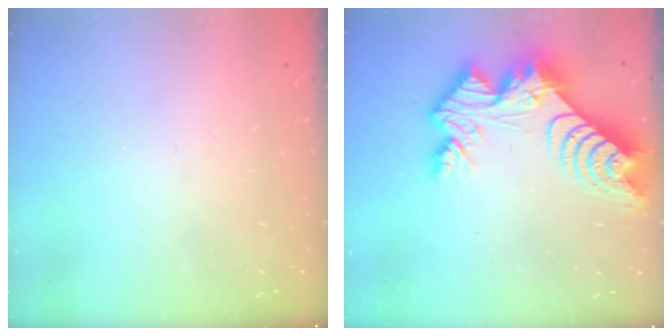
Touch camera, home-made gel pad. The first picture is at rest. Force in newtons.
{"total": 15.4, "press": 15.4, "slide": 1.1}